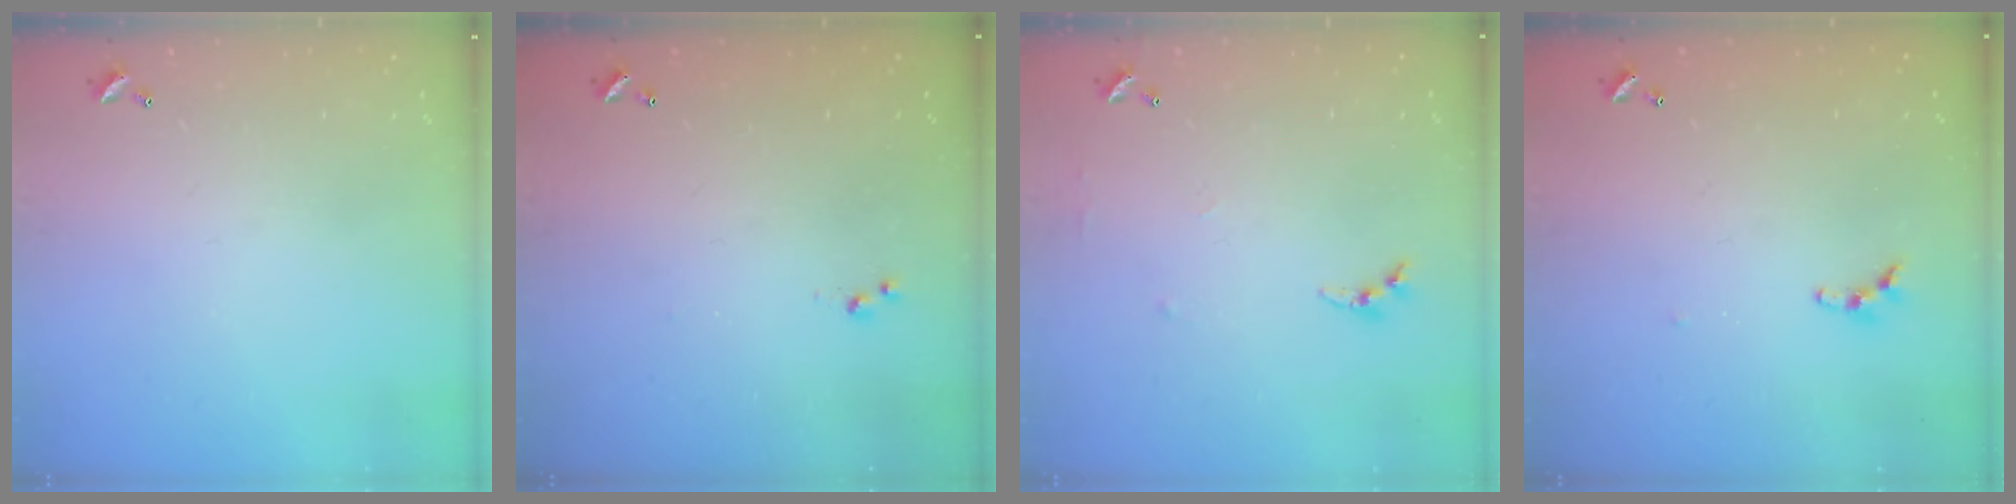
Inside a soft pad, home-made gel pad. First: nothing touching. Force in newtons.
{"total": 3.0, "press": 3.0, "slide": 0.4}
{"total": 4.5, "press": 4.5, "slide": 0.5}
{"total": 5.5, "press": 5.5, "slide": 0.6}